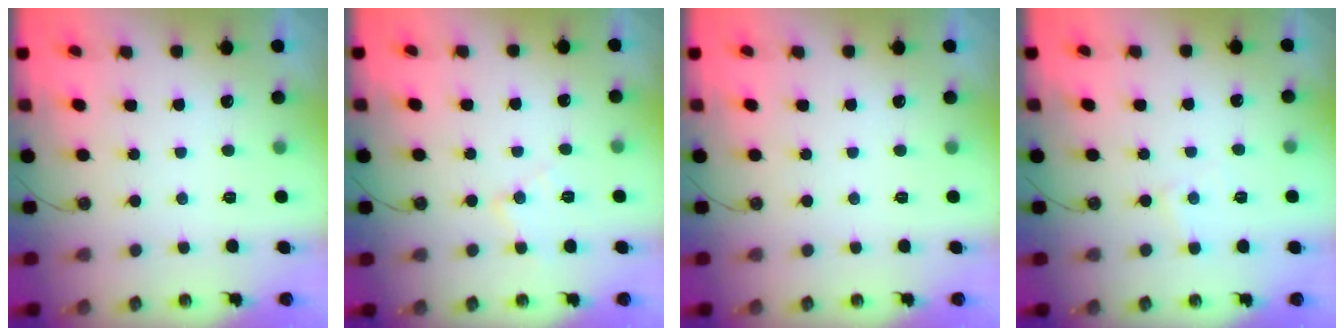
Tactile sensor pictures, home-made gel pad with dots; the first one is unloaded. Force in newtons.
{"total": 7.4, "press": 7.4, "slide": 0.7}
{"total": 0.0}
{"total": 4.4, "press": 4.4, "slide": 0.4}